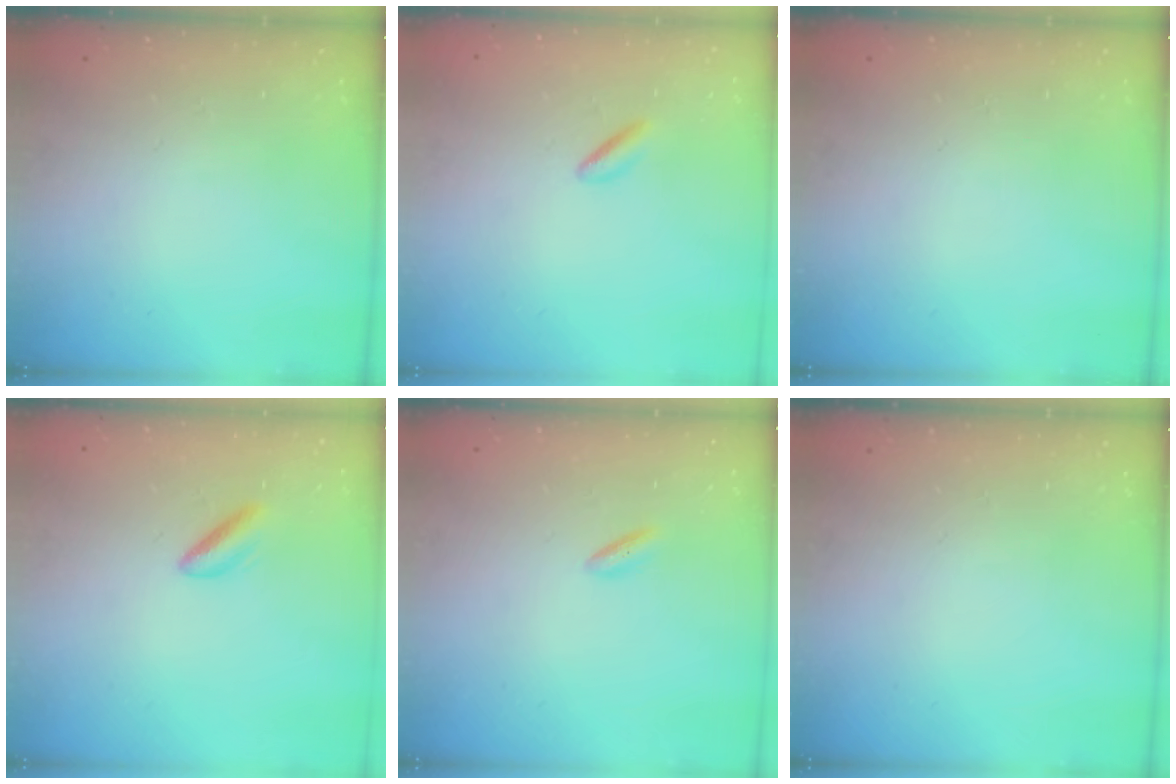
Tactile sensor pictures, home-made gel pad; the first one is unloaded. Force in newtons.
{"total": 1.8, "press": 1.6, "slide": 0.8}
{"total": 0.0}
{"total": 4.9, "press": 4.7, "slide": 1.1}
{"total": 2.0, "press": 1.9, "slide": 0.6}
{"total": 0.0}